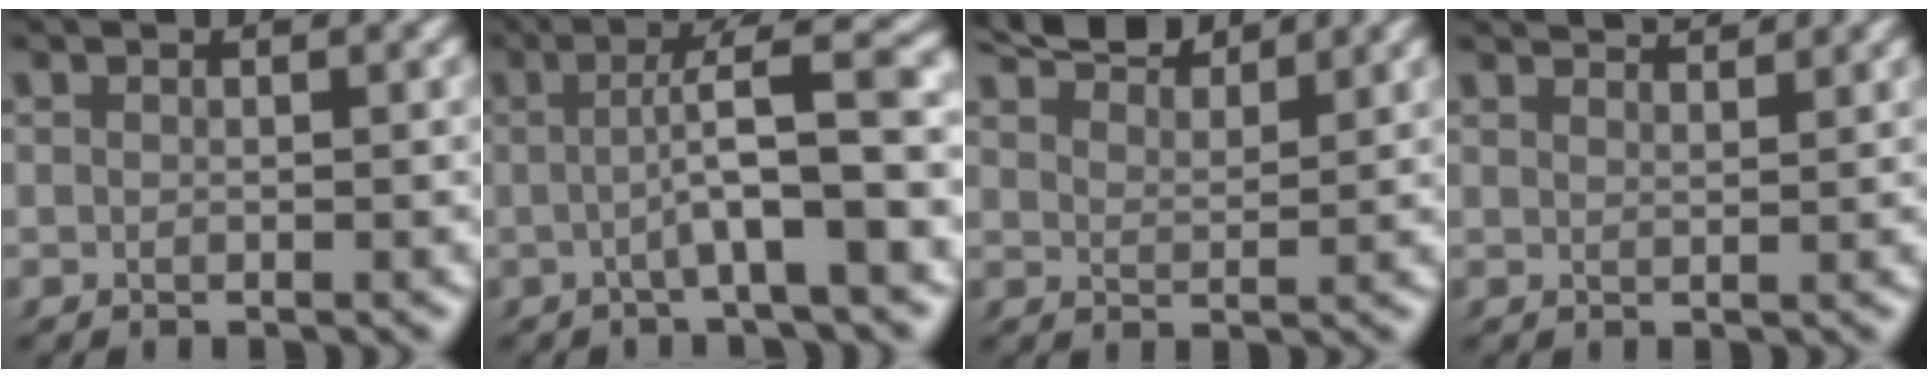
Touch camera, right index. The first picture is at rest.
{"total": 6.1, "force": [-0.1, 1.0, 6.0], "torque": [-0.070, 0.019, -0.005]}
{"total": 5.5, "force": [4.9, 1.3, 2.0], "torque": [-0.037, 0.006, 0.081]}
{"total": 2.6, "force": [2.5, -0.3, 0.6], "torque": [-0.001, 0.001, 0.042]}